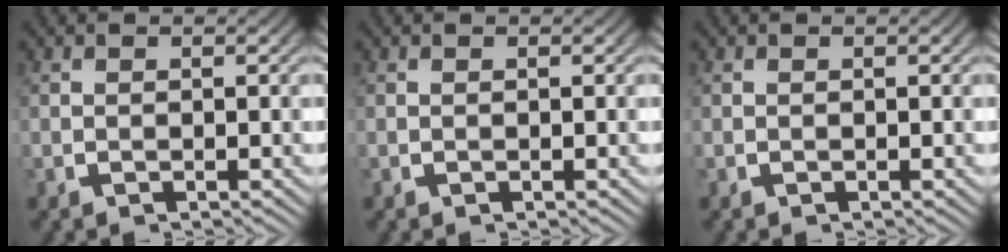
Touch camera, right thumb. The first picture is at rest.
{"total": 0.0}
{"total": 0.0}